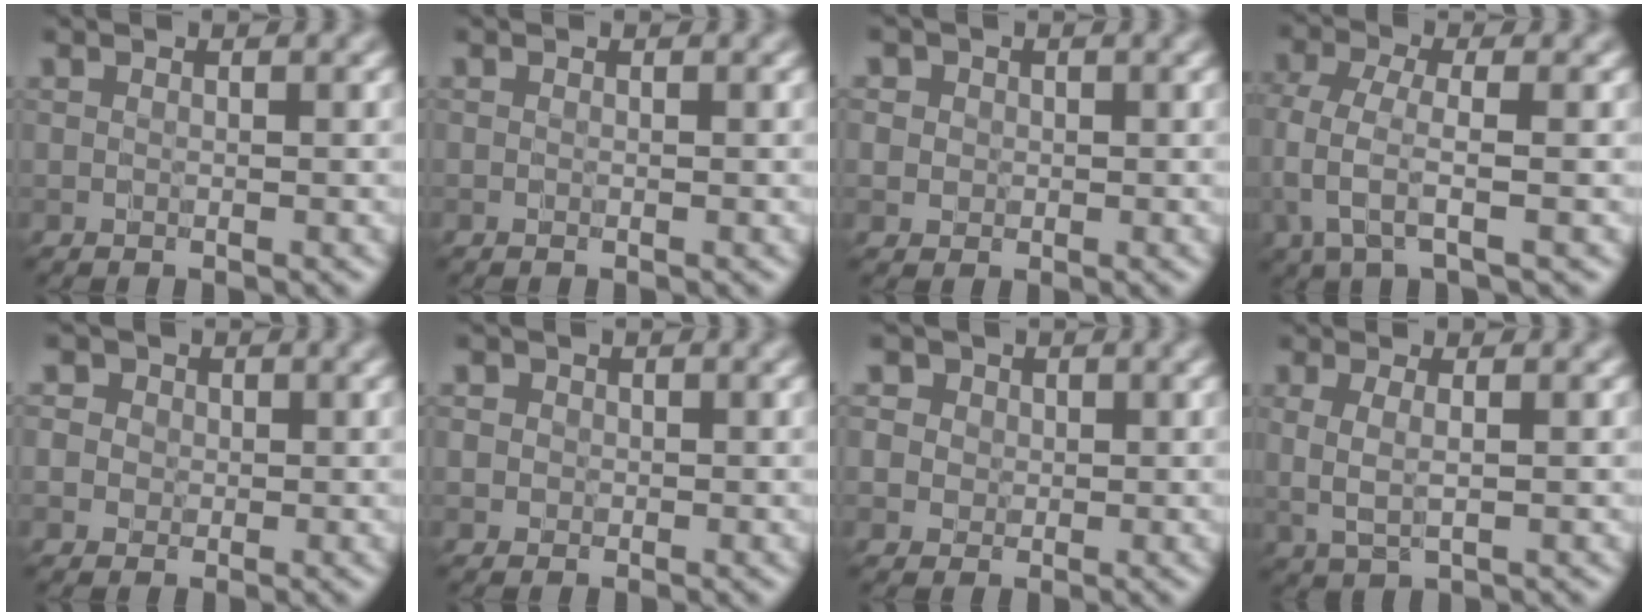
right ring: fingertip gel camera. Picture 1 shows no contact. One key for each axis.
{"total": 0.0}
{"total": 2.0, "fx": 0.7, "fy": 1.8, "fz": 0.5, "tx": 0.002, "ty": 0.006, "tz": 0.009}
{"total": 3.1, "fx": -0.9, "fy": 1.0, "fz": 2.8, "tx": -0.066, "ty": -0.002, "tz": -0.022}
{"total": 4.1, "fx": 1.7, "fy": 3.4, "fz": 1.3, "tx": -0.002, "ty": 0.021, "tz": 0.005}
{"total": 1.6, "fx": 0.3, "fy": 1.5, "fz": 0.3, "tx": 0.018, "ty": 0.007, "tz": -0.007}
{"total": 4.4, "fx": 2.2, "fy": 3.6, "fz": 1.5, "tx": -0.012, "ty": 0.011, "tz": 0.019}
{"total": 1.6, "fx": 0.2, "fy": 0.4, "fz": 1.5, "tx": -0.032, "ty": -0.008, "tz": 0.006}